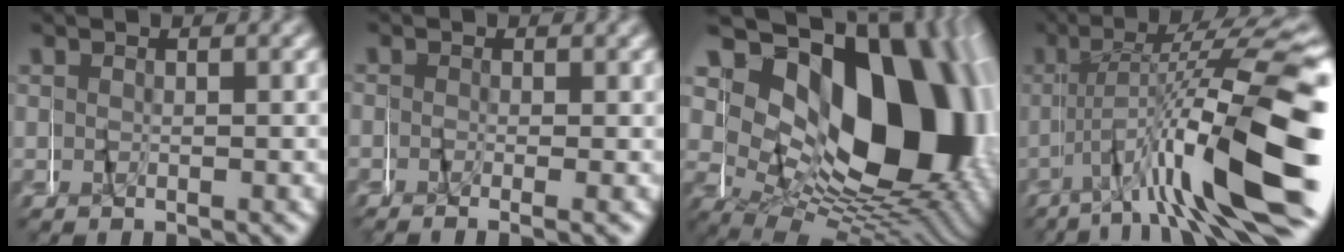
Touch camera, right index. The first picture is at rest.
{"total": 0.8, "force": [-0.6, 0.2, 0.5], "torque": [-0.003, -0.006, -0.012]}
{"total": 24.6, "force": [2.7, 15.4, 18.9], "torque": [-0.278, -0.006, 0.040]}
{"total": 11.3, "force": [-3.5, 2.2, 10.5], "torque": [-0.142, 0.011, -0.047]}